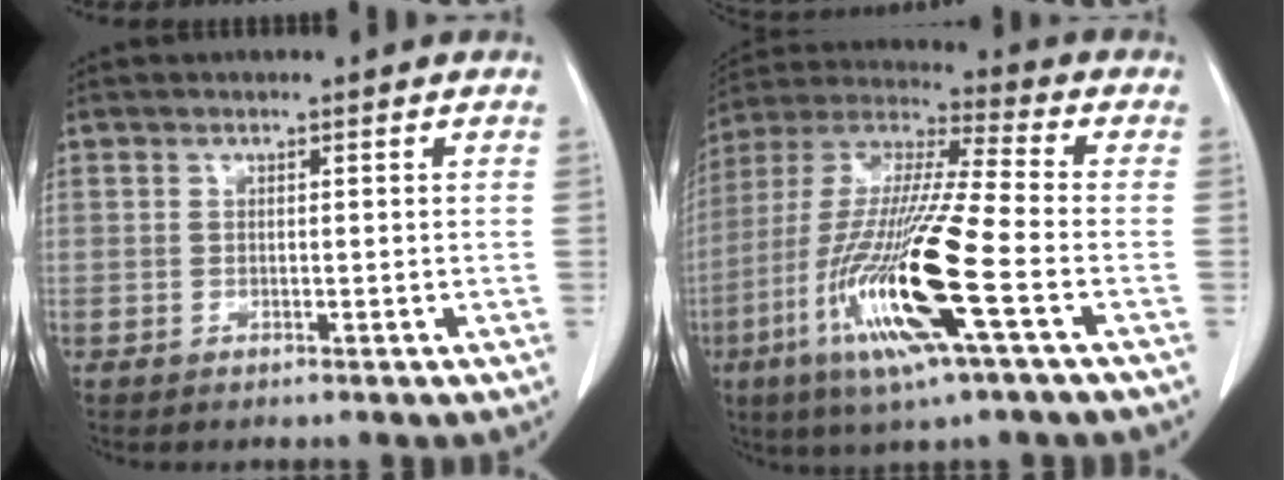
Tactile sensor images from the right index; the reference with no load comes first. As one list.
[{"total": 20.5, "force": [-7.0, 1.5, 19.2], "torque": [-0.421, -0.032, -0.137]}]